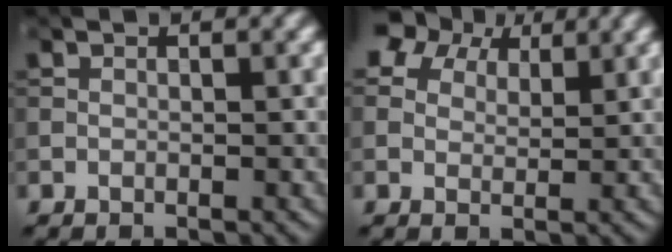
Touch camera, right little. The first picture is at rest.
{"total": 5.4, "force": [3.9, 3.1, 2.2], "torque": [-0.049, 0.013, 0.056]}